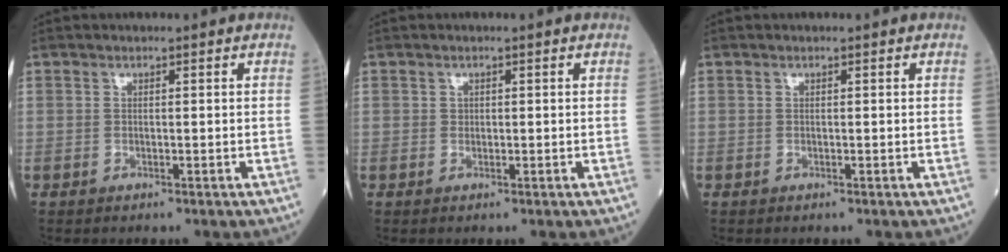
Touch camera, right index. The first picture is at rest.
{"total": 0.6, "force": [0.2, 0.5, 0.1], "torque": [0.003, 0.002, 0.002]}
{"total": 0.0}